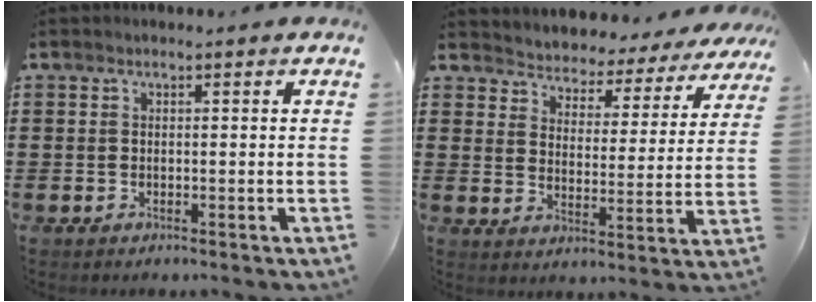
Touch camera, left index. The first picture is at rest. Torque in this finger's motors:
{"motor_torque": [2.14, 0.00, 0.59, 0.06]}